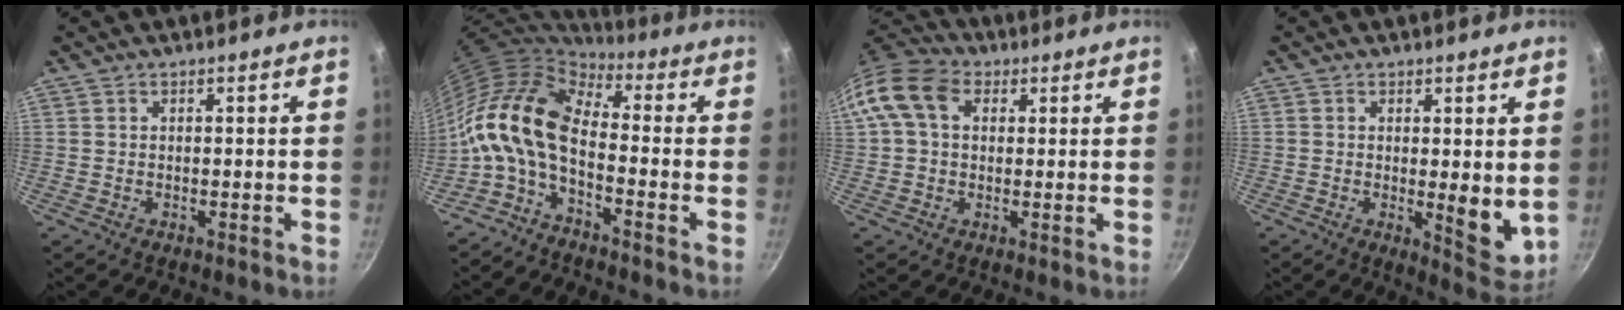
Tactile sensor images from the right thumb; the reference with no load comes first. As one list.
[{"total": 13.6, "force": [-2.1, 7.1, 11.4], "torque": [-0.220, 0.026, -0.057]}, {"total": 11.1, "force": [2.9, 7.9, 7.3], "torque": [-0.123, 0.022, 0.035]}, {"total": 7.0, "force": [0.2, 2.4, 6.6], "torque": [-0.081, -0.027, 0.005]}]